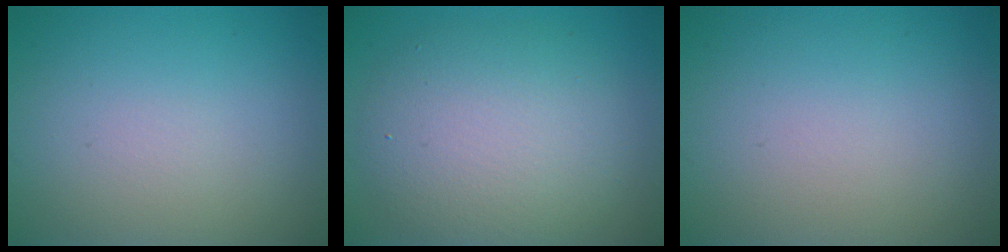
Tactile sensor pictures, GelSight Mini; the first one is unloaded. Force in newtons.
{"total": 6.9, "press": 6.9, "slide": 0.3}
{"total": 0.0}